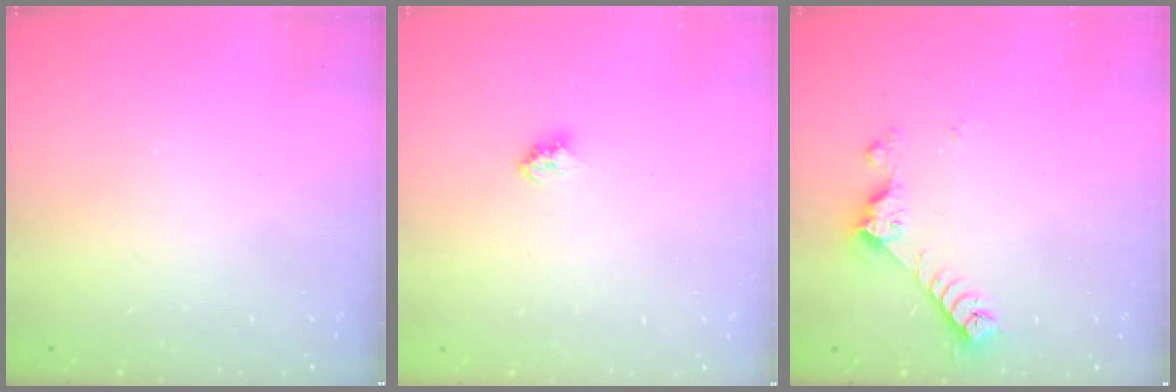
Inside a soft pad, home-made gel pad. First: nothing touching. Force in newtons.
{"total": 2.4, "press": 2.4, "slide": 0.2}
{"total": 7.2, "press": 7.2, "slide": 0.9}